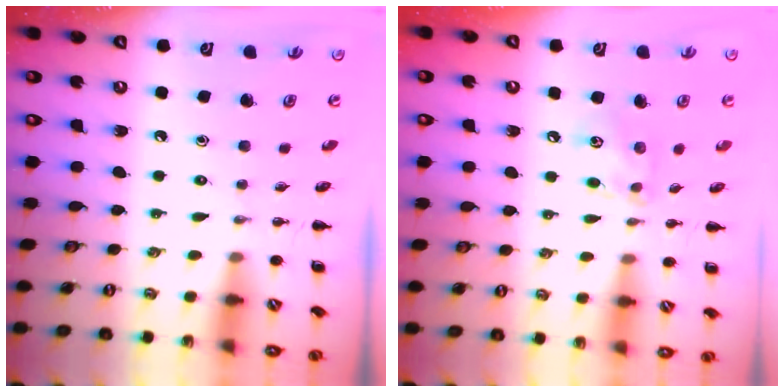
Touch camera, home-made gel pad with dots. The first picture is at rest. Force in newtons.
{"total": 5.9, "press": 5.9, "slide": 0.3}